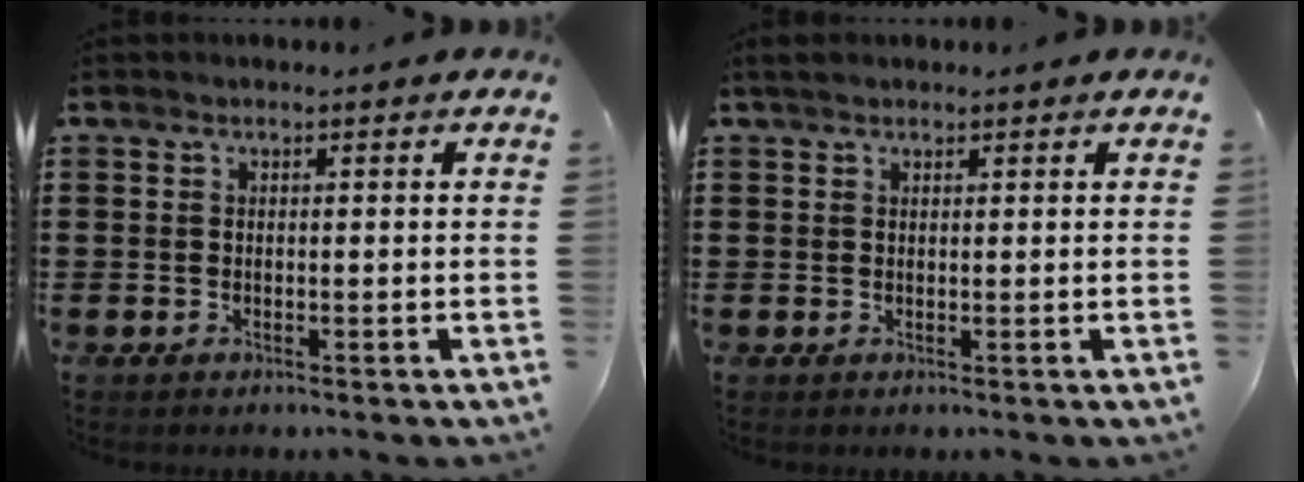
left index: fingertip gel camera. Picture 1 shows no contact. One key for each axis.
{"total": 1.1, "fx": 0.9, "fy": 0.3, "fz": 0.6, "tx": -0.014, "ty": 0.003, "tz": 0.018}